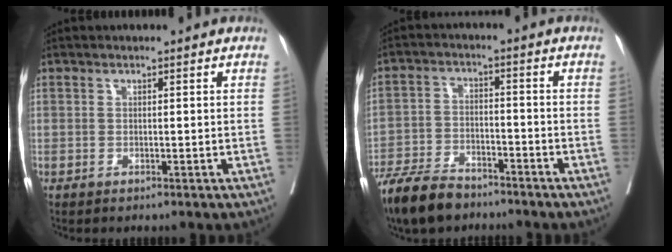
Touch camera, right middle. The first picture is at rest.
{"total": 9.5, "force": [-8.0, 3.3, 3.9], "torque": [-0.068, -0.016, -0.145]}